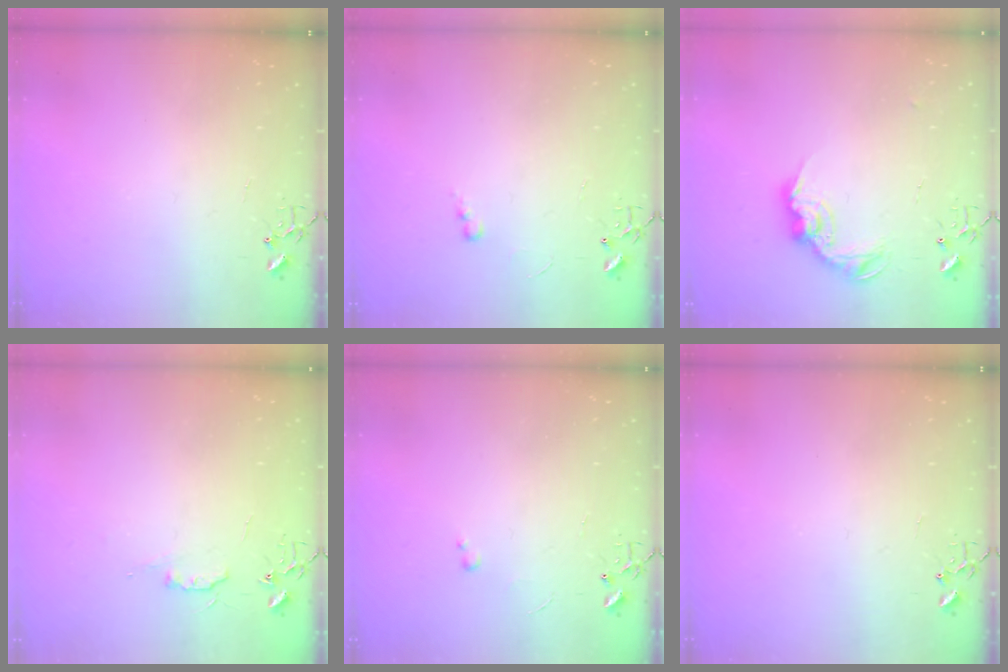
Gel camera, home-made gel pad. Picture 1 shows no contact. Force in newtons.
{"total": 4.8, "press": 4.7, "slide": 0.6}
{"total": 12.8, "press": 12.8, "slide": 0.7}
{"total": 5.0, "press": 4.9, "slide": 0.7}
{"total": 2.0, "press": 2.0, "slide": 0.3}
{"total": 0.0}